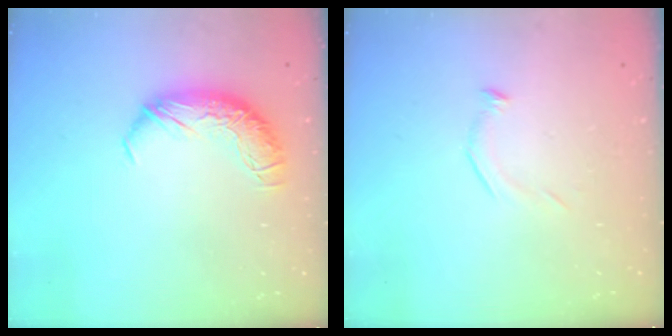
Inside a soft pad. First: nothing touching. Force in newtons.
{"total": 7.6, "press": 7.6, "slide": 0.7}